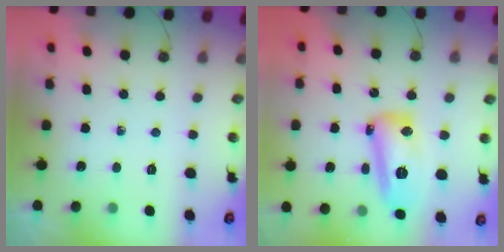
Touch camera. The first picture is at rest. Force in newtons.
{"total": 14.0, "press": 13.9, "slide": 1.6}